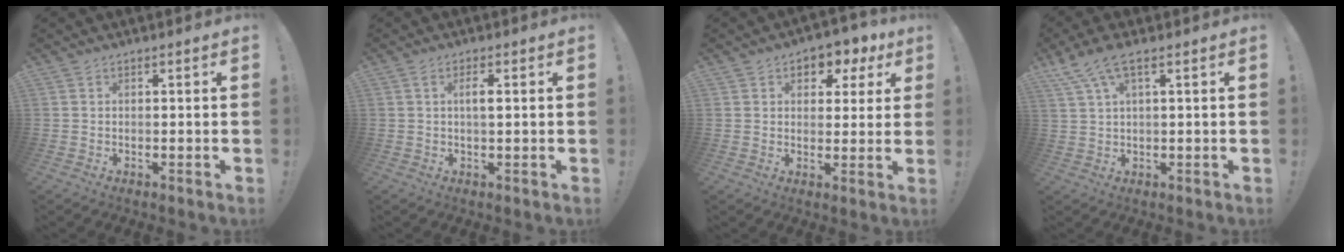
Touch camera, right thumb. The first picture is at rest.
{"total": 2.8, "force": [0.2, 0.6, 2.8], "torque": [-0.045, 0.001, -0.002]}
{"total": 5.7, "force": [2.4, 4.4, 2.7], "torque": [-0.023, -0.012, 0.042]}
{"total": 6.5, "force": [3.5, 1.6, 5.2], "torque": [-0.107, -0.008, 0.069]}